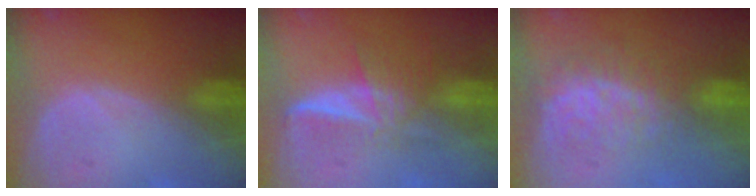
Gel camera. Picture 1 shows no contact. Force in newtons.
{"total": 6.0, "press": 5.6, "slide": 2.3}
{"total": 8.7, "press": 7.3, "slide": 4.6}